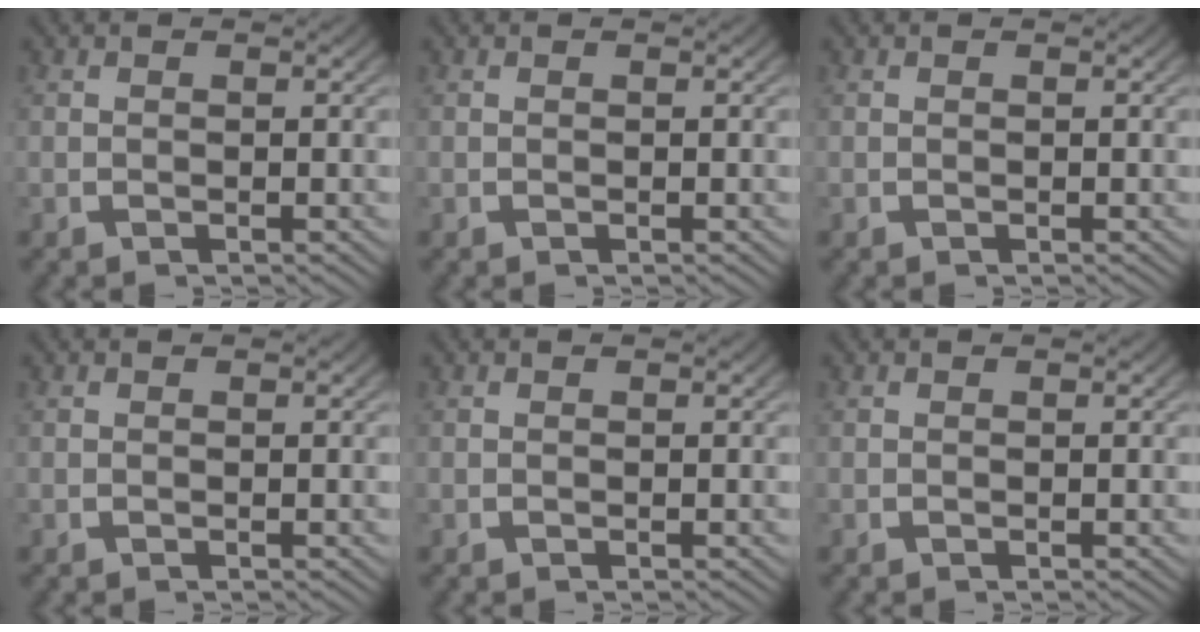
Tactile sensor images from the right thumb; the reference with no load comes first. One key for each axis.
{"total": 0.0}
{"total": 0.0}
{"total": 0.0}
{"total": 0.0}
{"total": 0.0}